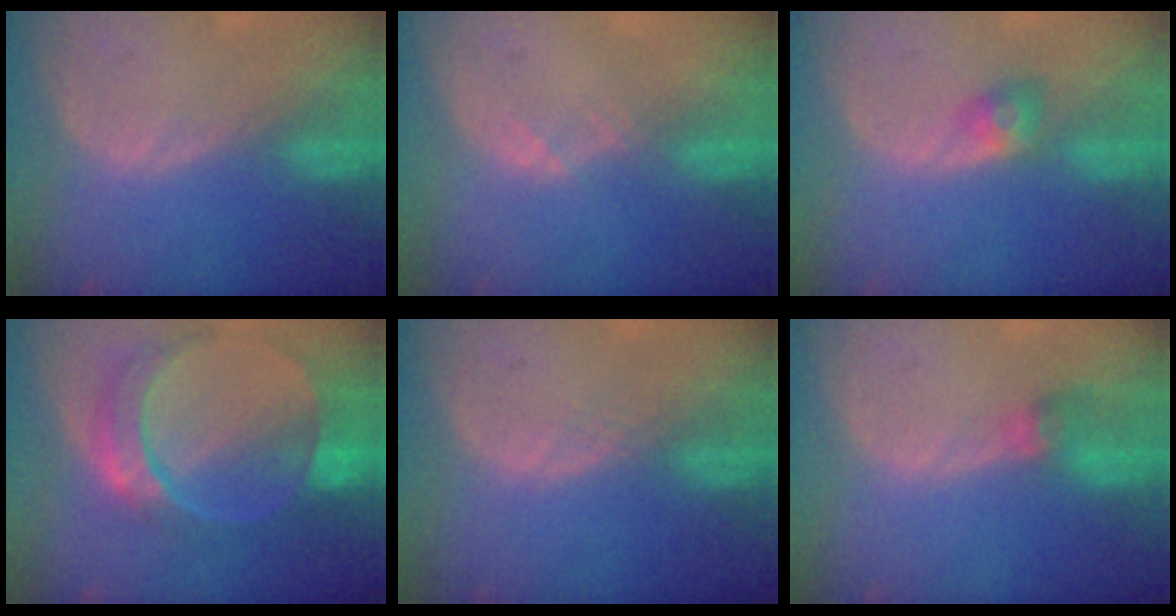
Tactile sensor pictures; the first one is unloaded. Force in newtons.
{"total": 1.3, "press": 1.1, "slide": 0.7}
{"total": 3.0, "press": 2.6, "slide": 1.4}
{"total": 9.9, "press": 8.5, "slide": 5.0}
{"total": 1.0, "press": 1.0, "slide": 0.1}
{"total": 2.7, "press": 2.7, "slide": 0.3}